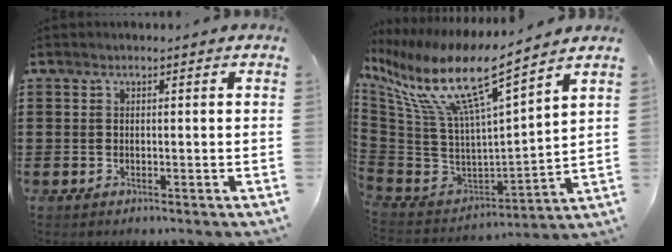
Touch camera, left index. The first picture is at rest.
{"total": 13.1, "force": [7.9, 2.2, 10.2], "torque": [-0.238, -0.059, 0.125]}